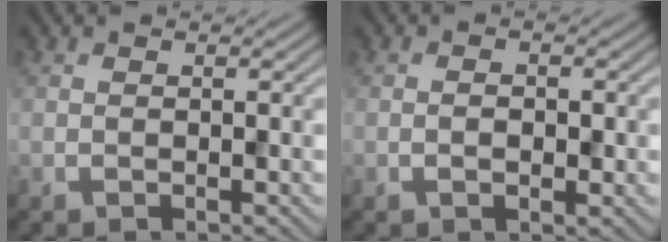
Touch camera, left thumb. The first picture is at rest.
{"total": 1.9, "force": [-0.5, 1.0, 1.5], "torque": [-0.023, -0.001, -0.005]}